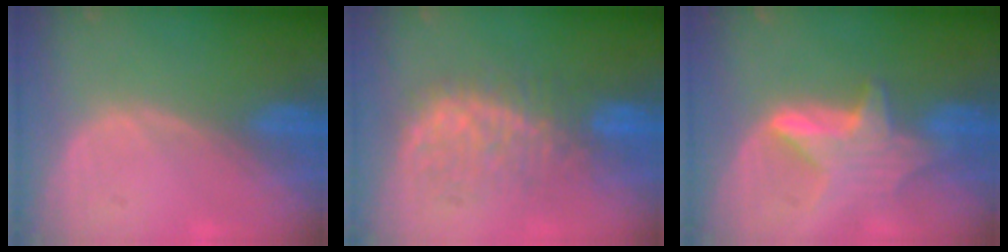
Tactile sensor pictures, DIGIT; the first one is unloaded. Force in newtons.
{"total": 8.7, "press": 8.6, "slide": 1.6}
{"total": 6.5, "press": 6.4, "slide": 0.8}